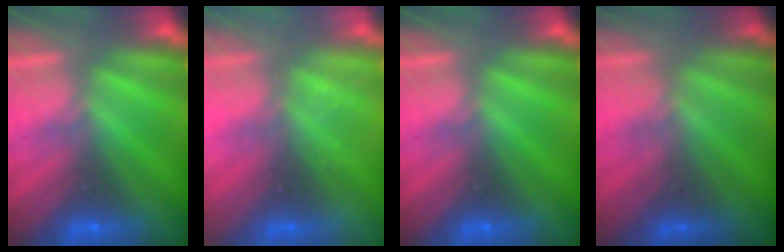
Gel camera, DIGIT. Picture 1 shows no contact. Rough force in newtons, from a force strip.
{"total": 2.3}
{"total": 0.0}
{"total": 1.5}